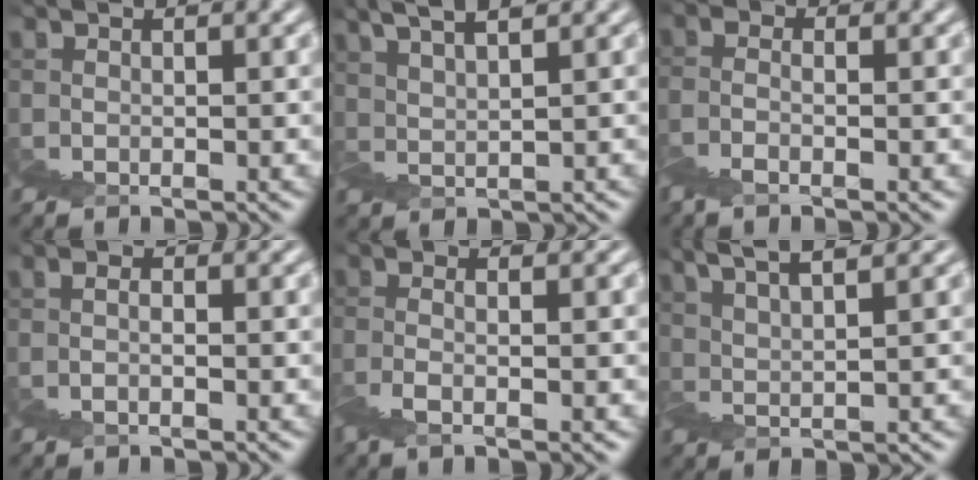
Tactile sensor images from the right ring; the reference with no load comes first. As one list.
[{"total": 3.3, "force": [2.2, -1.7, 1.8], "torque": [-0.013, 0.028, 0.034]}, {"total": 1.0, "force": [0.4, -0.7, 0.5], "torque": [-0.016, 0.023, -0.003]}, {"total": 0.9, "force": [-0.7, -0.4, -0.4], "torque": [-0.001, 0.010, -0.016]}, {"total": 2.9, "force": [0.6, -2.8, -0.4], "torque": [0.006, 0.027, -0.001]}, {"total": 5.0, "force": [3.3, -3.5, 1.6], "torque": [-0.014, 0.040, 0.049]}]